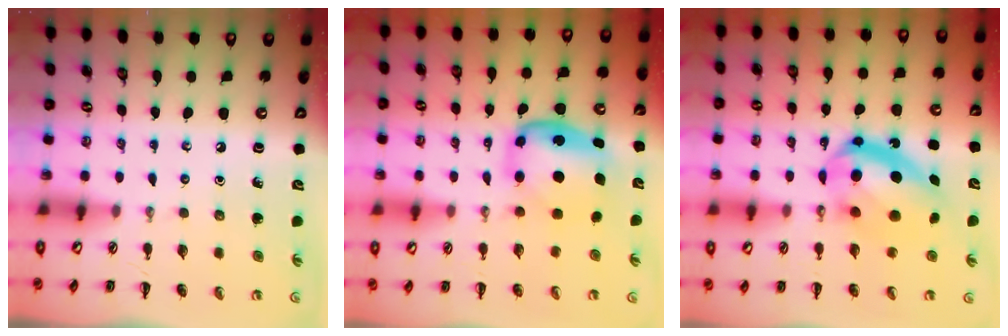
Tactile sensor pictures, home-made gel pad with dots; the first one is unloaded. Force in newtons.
{"total": 6.3, "press": 6.1, "slide": 1.3}
{"total": 16.6, "press": 16.2, "slide": 3.9}